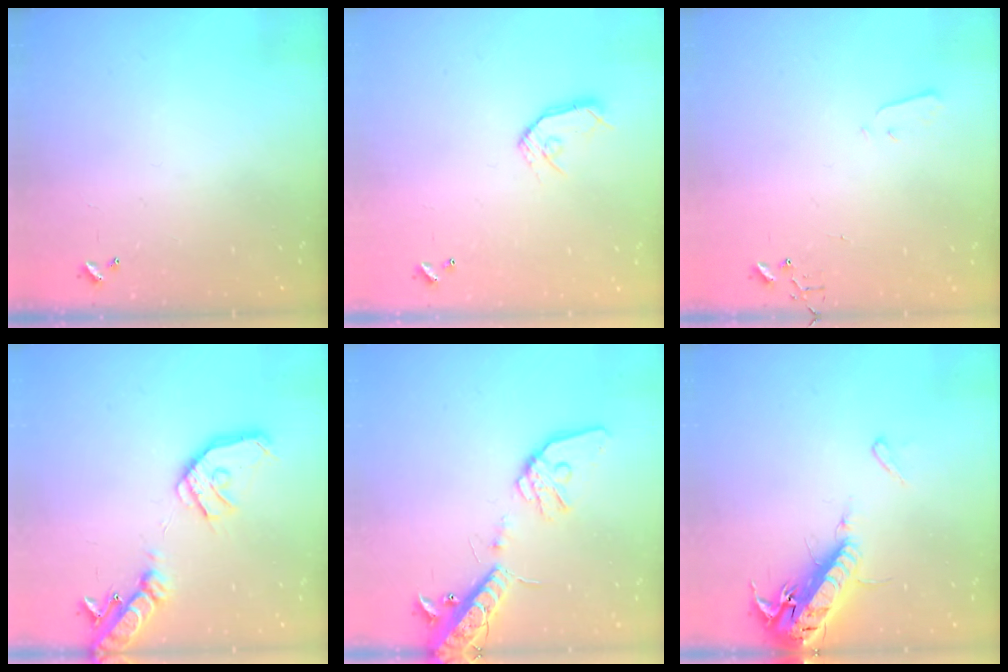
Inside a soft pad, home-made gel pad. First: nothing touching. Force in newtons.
{"total": 8.8, "press": 8.8, "slide": 0.6}
{"total": 1.9, "press": 1.9, "slide": 0.4}
{"total": 18.8, "press": 18.6, "slide": 3.0}
{"total": 18.9, "press": 18.6, "slide": 3.4}
{"total": 17.4, "press": 16.9, "slide": 4.1}